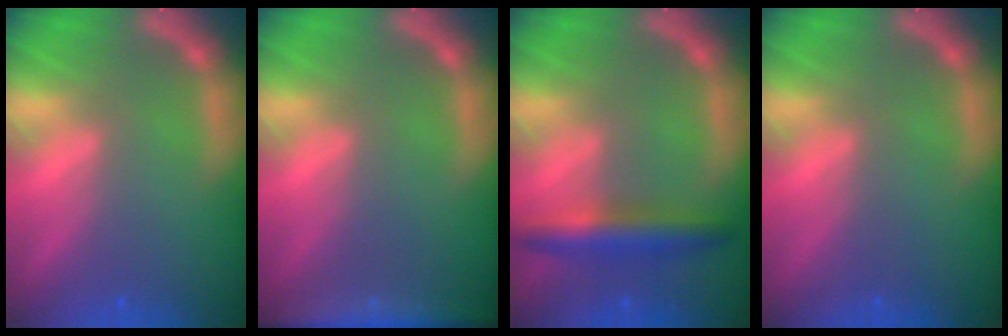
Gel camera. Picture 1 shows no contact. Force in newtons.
{"total": 6.5}
{"total": 4.4}
{"total": 0.0}